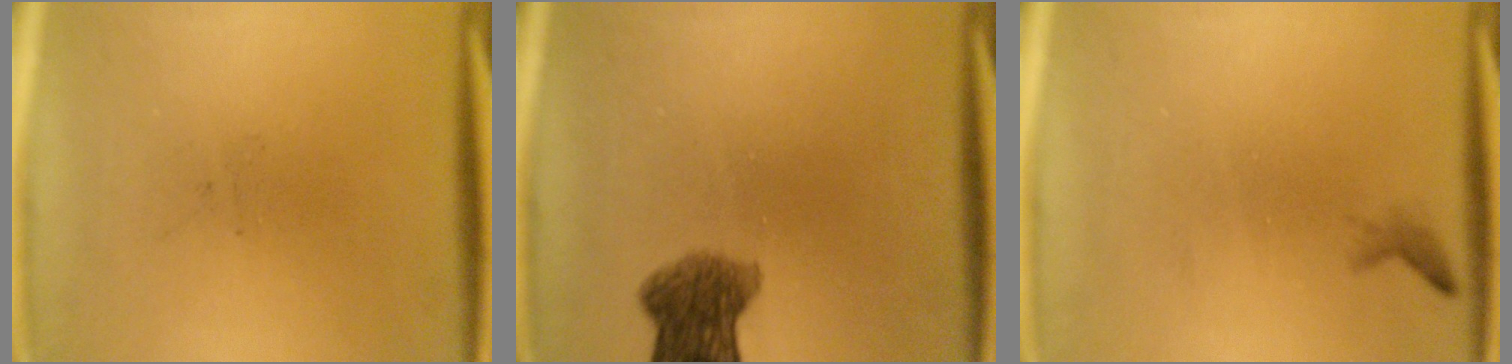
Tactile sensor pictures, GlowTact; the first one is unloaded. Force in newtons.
{"total": 6.4}
{"total": 0.7}